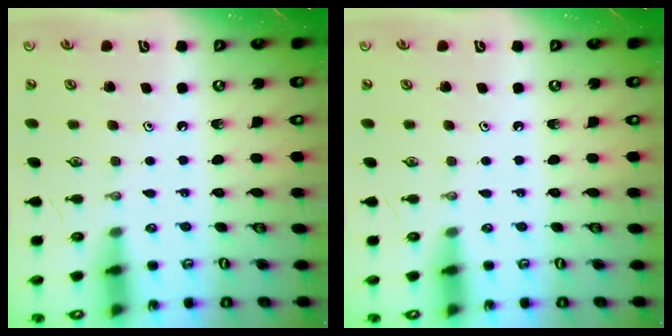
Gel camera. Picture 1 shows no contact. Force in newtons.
{"total": 0.0}